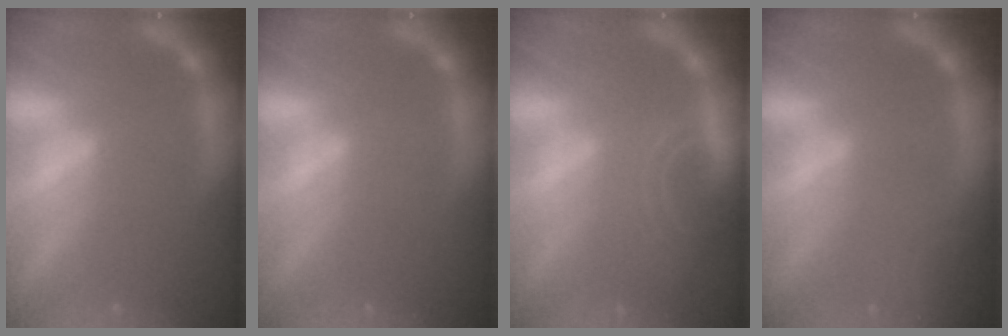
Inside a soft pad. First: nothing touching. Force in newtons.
{"total": 0.0}
{"total": 5.1}
{"total": 6.1}